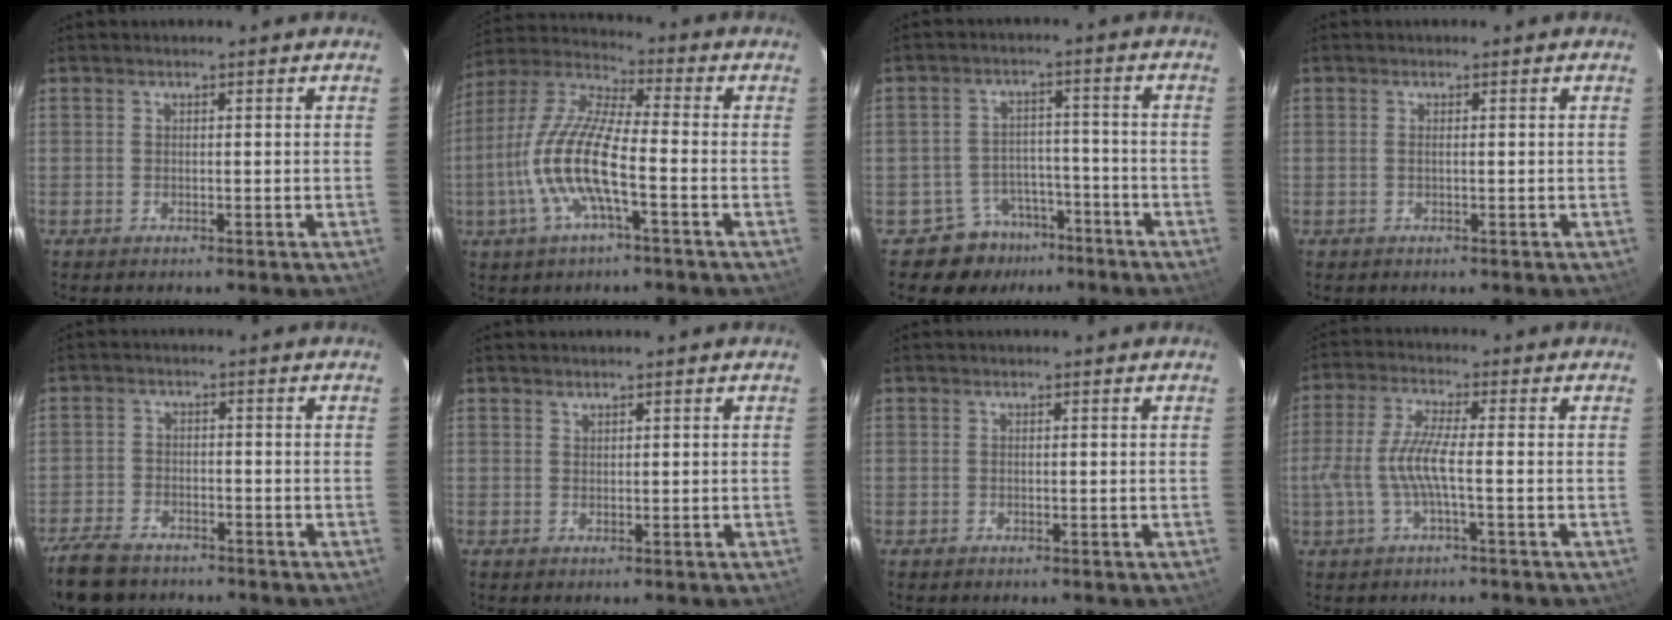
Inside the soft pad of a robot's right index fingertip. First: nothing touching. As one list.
[{"total": 13.8, "force": [-3.8, 2.7, 12.9], "torque": [-0.273, 0.000, -0.082]}, {"total": 7.7, "force": [-5.6, 5.2, 0.4], "torque": [-0.016, 0.031, -0.079]}, {"total": 0.6, "force": [0.0, -0.1, 0.6], "torque": [-0.012, 0.000, -0.002]}, {"total": 9.8, "force": [-7.6, 4.9, 3.8], "torque": [-0.114, -0.009, -0.137]}, {"total": 0.7, "force": [0.6, 0.2, 0.0], "torque": [0.000, 0.001, 0.013]}, {"total": 0.0}, {"total": 7.2, "force": [-1.7, 0.5, 7.0], "torque": [-0.155, -0.001, -0.028]}]